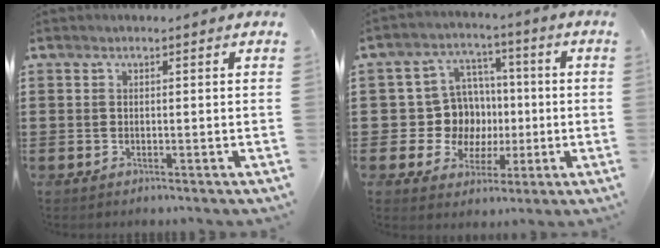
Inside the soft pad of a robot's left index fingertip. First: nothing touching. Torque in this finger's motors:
{"motor_torque": [0.64, 0.44, 0.37, 0.04]}